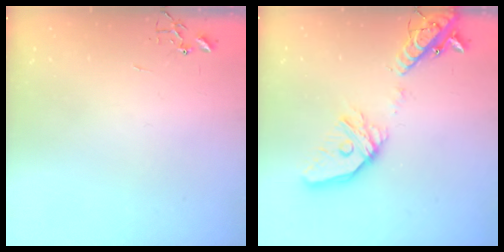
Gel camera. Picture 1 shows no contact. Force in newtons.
{"total": 20.2, "press": 20.0, "slide": 3.0}